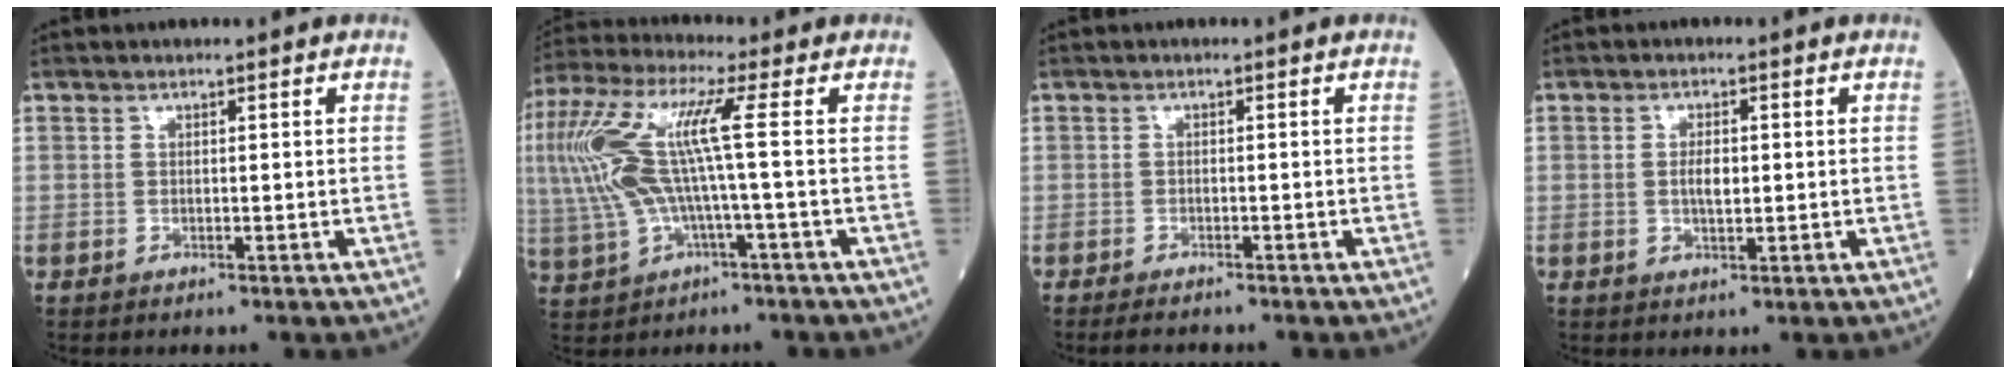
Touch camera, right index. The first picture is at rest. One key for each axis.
{"total": 13.6, "fx": 1.1, "fy": 1.3, "fz": 13.5, "tx": -0.309, "ty": 0.028, "tz": 0.019}
{"total": 2.4, "fx": -2.2, "fy": 0.4, "fz": 0.9, "tx": -0.016, "ty": -0.005, "tz": -0.031}
{"total": 2.6, "fx": 0.0, "fy": 0.9, "fz": 2.4, "tx": -0.046, "ty": 0.000, "tz": 0.000}